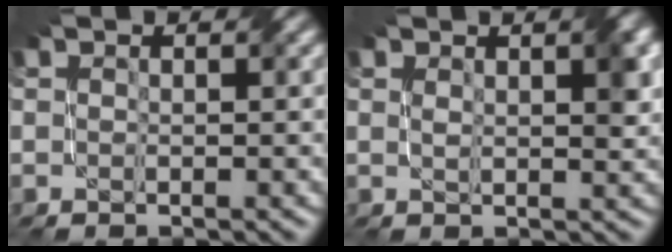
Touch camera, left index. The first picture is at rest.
{"total": 2.6, "force": [0.9, 0.8, 2.3], "torque": [-0.033, 0.004, 0.018]}